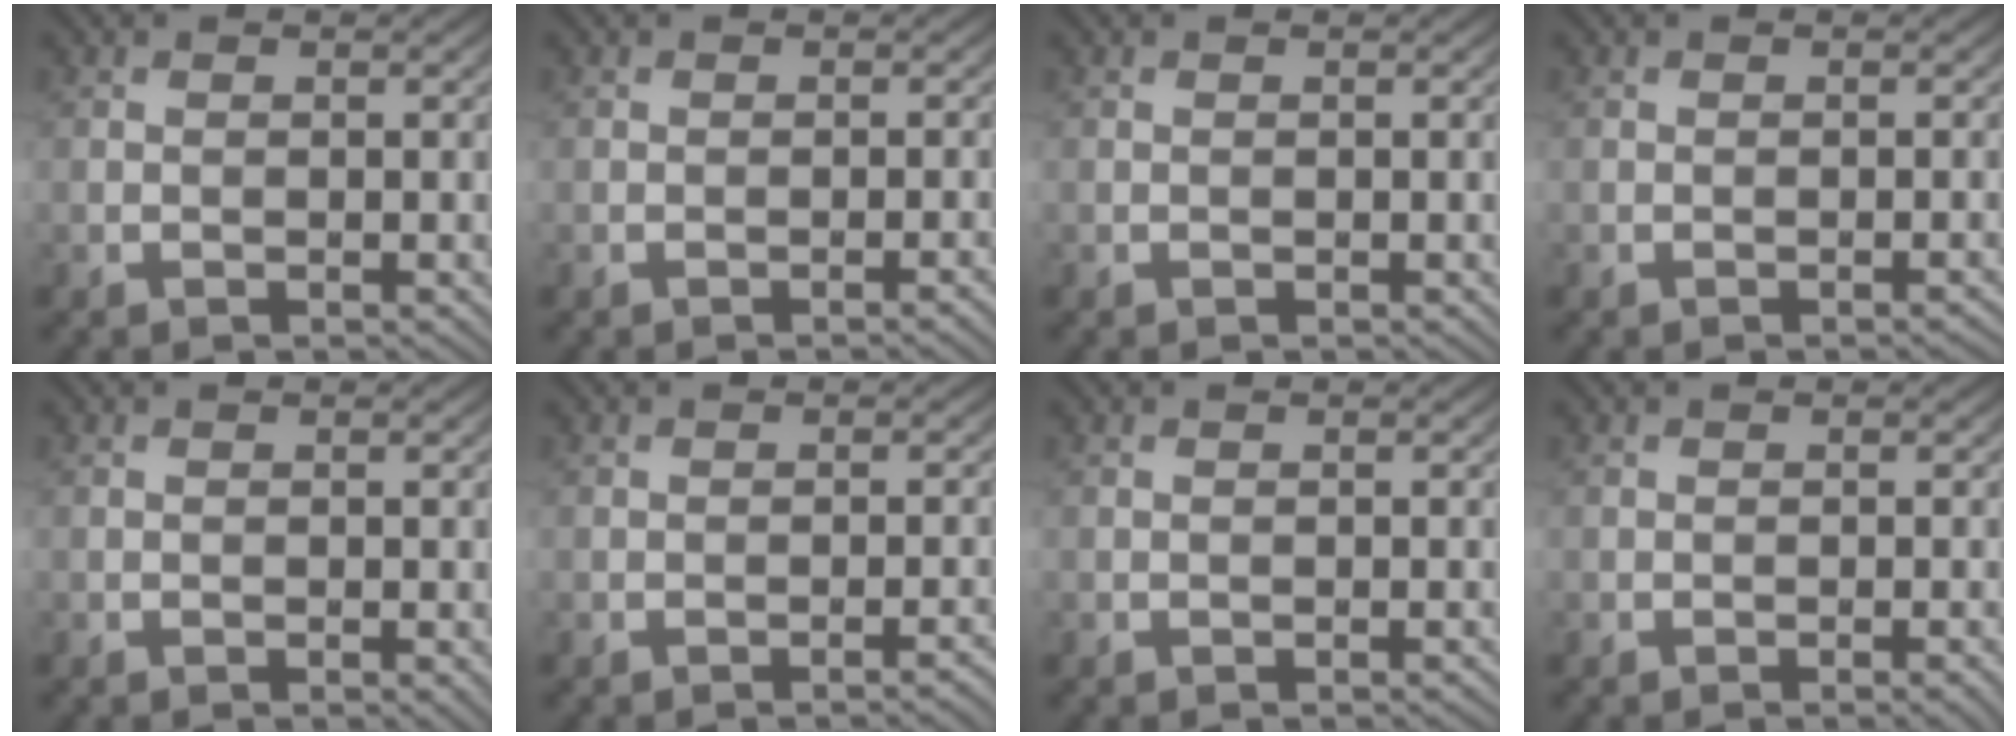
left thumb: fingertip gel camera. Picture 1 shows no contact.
{"total": 1.0, "force": [-0.9, -0.4, 0.2], "torque": [-0.006, 0.004, -0.016]}
{"total": 0.0}
{"total": 0.7, "force": [-0.7, -0.1, 0.0], "torque": [0.002, 0.004, -0.014]}
{"total": 0.5, "force": [-0.1, 0.2, 0.5], "torque": [-0.004, -0.001, 0.000]}
{"total": 1.3, "force": [-1.2, -0.4, 0.3], "torque": [-0.006, 0.006, -0.017]}
{"total": 0.0}
{"total": 0.8, "force": [-0.5, -0.1, 0.6], "torque": [-0.009, 0.003, -0.011]}